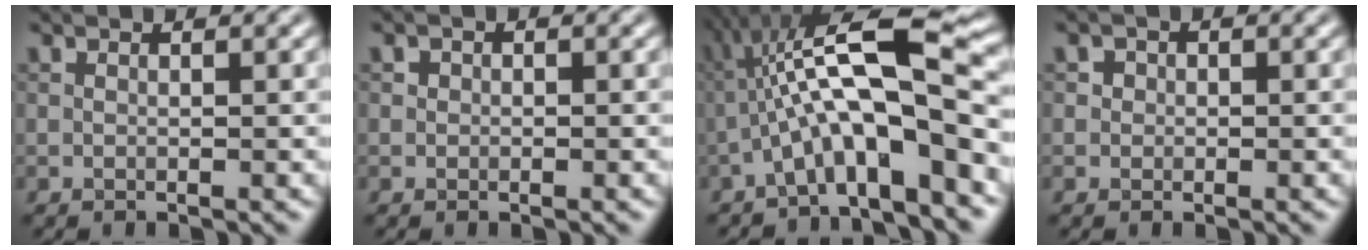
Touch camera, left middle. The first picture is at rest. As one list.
[{"total": 0.9, "force": [0.1, 0.8, 0.2], "torque": [-0.001, -0.005, -0.003]}, {"total": 10.0, "force": [-2.1, 2.0, 9.6], "torque": [-0.158, 0.031, -0.043]}, {"total": 1.3, "force": [0.3, 1.3, 0.4], "torque": [0.008, 0.001, -0.006]}]